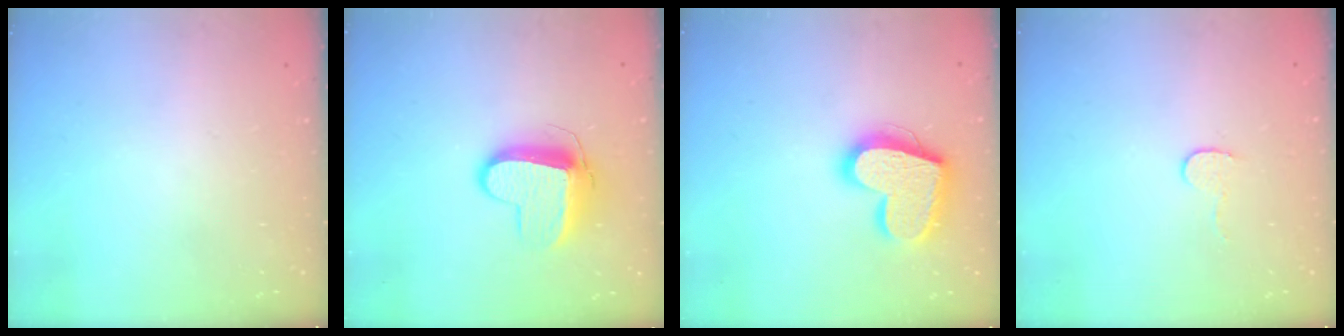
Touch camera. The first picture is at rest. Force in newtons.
{"total": 11.1, "press": 11.1, "slide": 0.4}
{"total": 19.5, "press": 19.4, "slide": 1.6}
{"total": 5.5, "press": 5.5, "slide": 0.4}